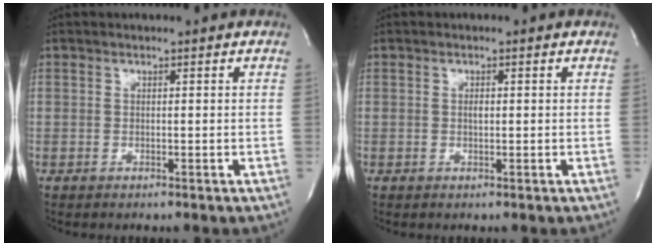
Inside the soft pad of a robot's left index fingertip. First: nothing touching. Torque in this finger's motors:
{"motor_torque": [0.30, 0.09, 0.04, 0.00]}